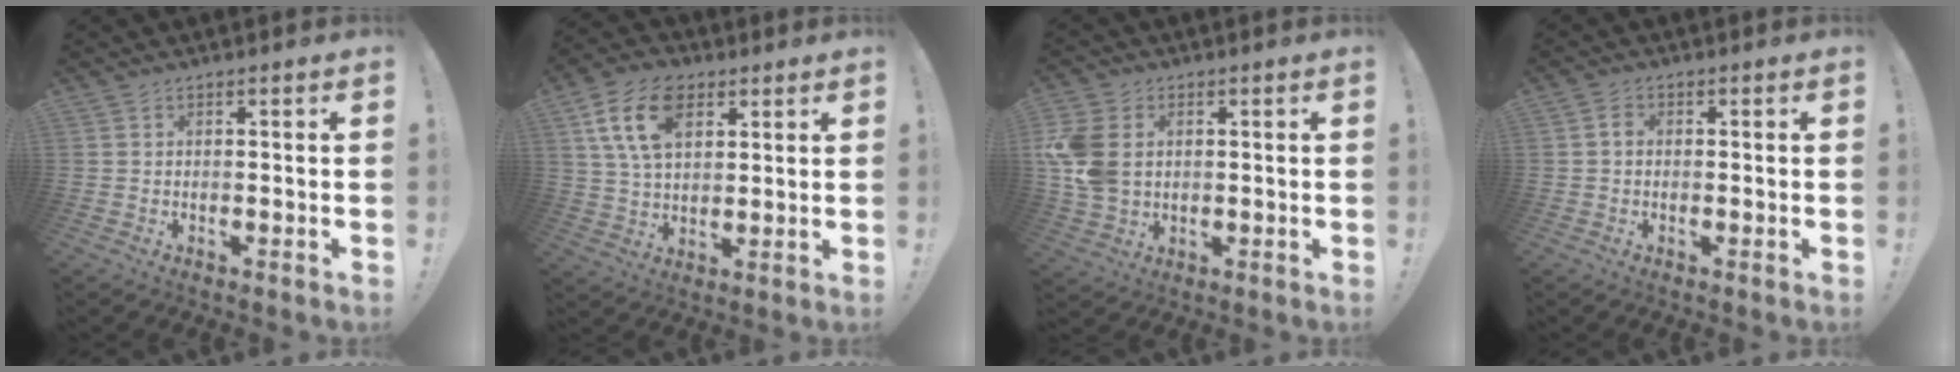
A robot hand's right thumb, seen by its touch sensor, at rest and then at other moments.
{"total": 15.1, "force": [6.5, 9.6, 9.7], "torque": [-0.178, -0.006, 0.120]}
{"total": 12.4, "force": [1.8, 9.2, 8.1], "torque": [-0.172, 0.000, 0.038]}
{"total": 2.0, "force": [-0.1, 1.5, 1.2], "torque": [-0.015, 0.004, -0.005]}